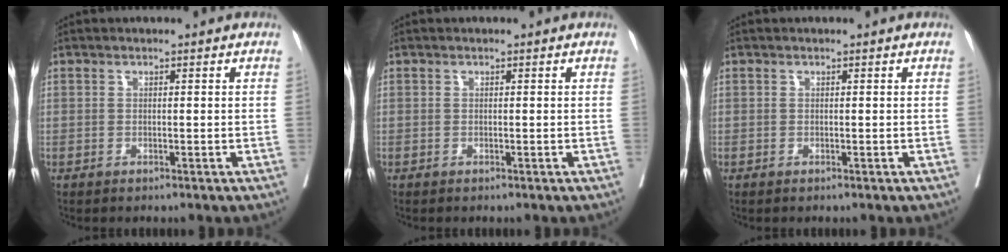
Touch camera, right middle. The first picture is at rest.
{"total": 0.0}
{"total": 0.0}